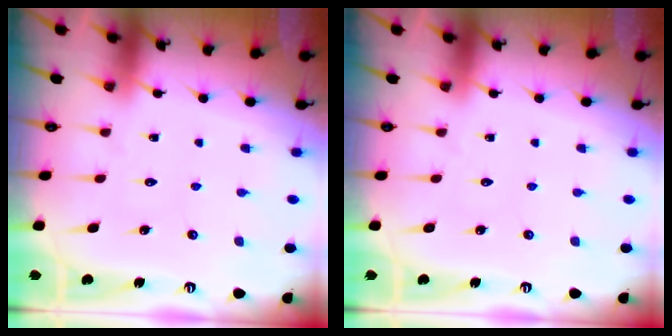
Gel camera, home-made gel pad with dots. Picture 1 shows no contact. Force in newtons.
{"total": 0.0}